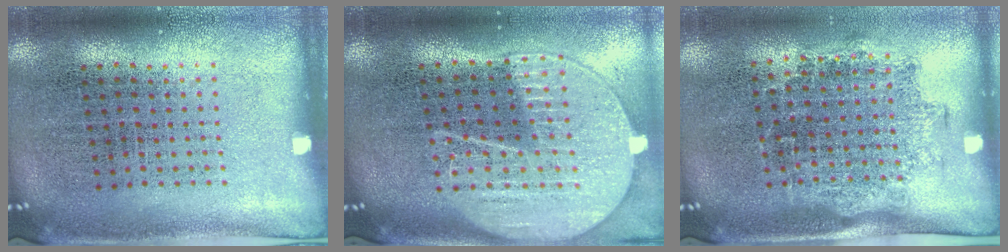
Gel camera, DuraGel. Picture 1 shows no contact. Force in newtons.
{"total": 2.0, "press": 1.8, "slide": 0.9}
{"total": 1.4, "press": 1.1, "slide": 0.8}